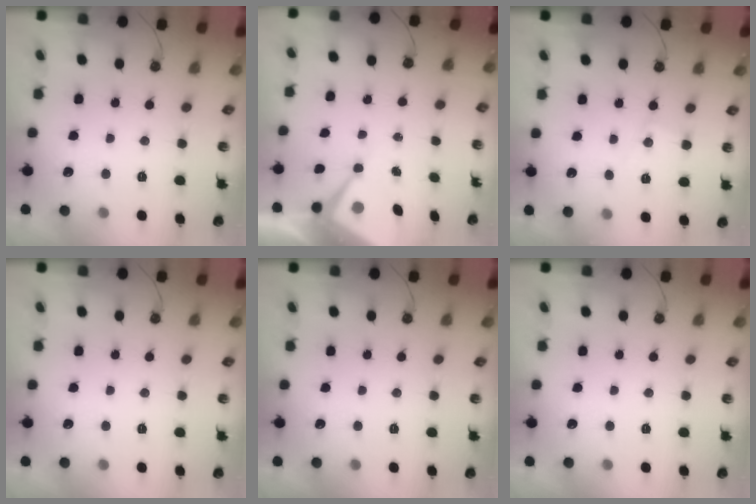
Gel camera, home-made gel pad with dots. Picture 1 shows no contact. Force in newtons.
{"total": 8.1, "press": 8.1, "slide": 0.2}
{"total": 6.2, "press": 6.2, "slide": 0.4}
{"total": 0.0}
{"total": 0.0}
{"total": 0.0}